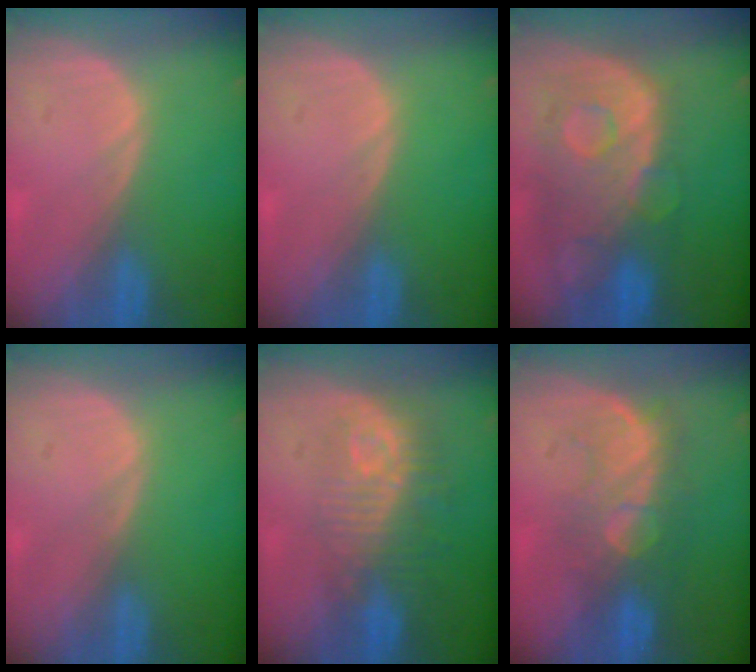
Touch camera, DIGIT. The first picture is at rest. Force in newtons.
{"total": 0.0}
{"total": 11.5, "press": 9.8, "slide": 6.0}
{"total": 0.0}
{"total": 9.6, "press": 8.6, "slide": 4.4}
{"total": 8.1, "press": 7.9, "slide": 1.8}